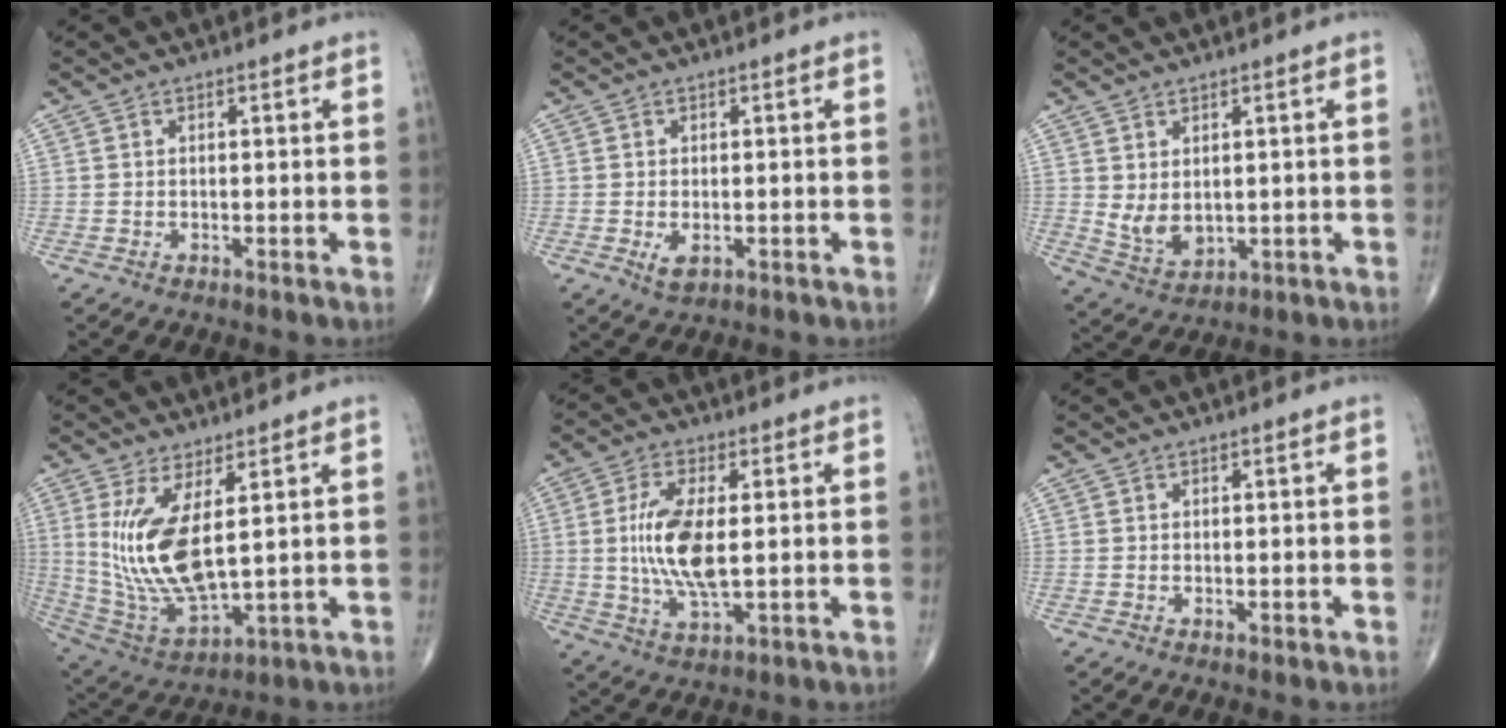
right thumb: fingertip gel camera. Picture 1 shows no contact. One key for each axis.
{"total": 2.5, "fx": -0.7, "fy": 1.4, "fz": 2.0, "tx": -0.034, "ty": -0.004, "tz": -0.007}
{"total": 5.5, "fx": 0.8, "fy": 3.5, "fz": 4.2, "tx": -0.066, "ty": -0.013, "tz": 0.034}
{"total": 14.5, "fx": 3.3, "fy": 5.2, "fz": 13.1, "tx": -0.270, "ty": -0.035, "tz": 0.086}
{"total": 11.6, "fx": 0.6, "fy": 4.6, "fz": 10.7, "tx": -0.222, "ty": -0.013, "tz": 0.014}
{"total": 1.0, "fx": -0.2, "fy": 0.4, "fz": 0.9, "tx": -0.013, "ty": -0.003, "tz": -0.003}